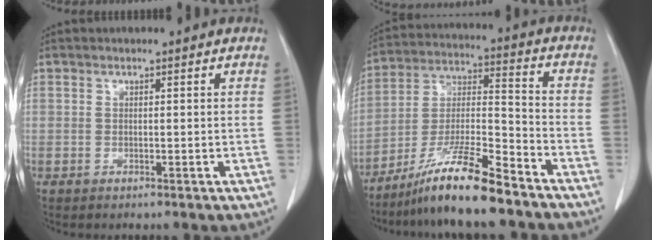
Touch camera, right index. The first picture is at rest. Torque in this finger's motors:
{"motor_torque": [1.08, -1.06, 0.43, 0.20]}